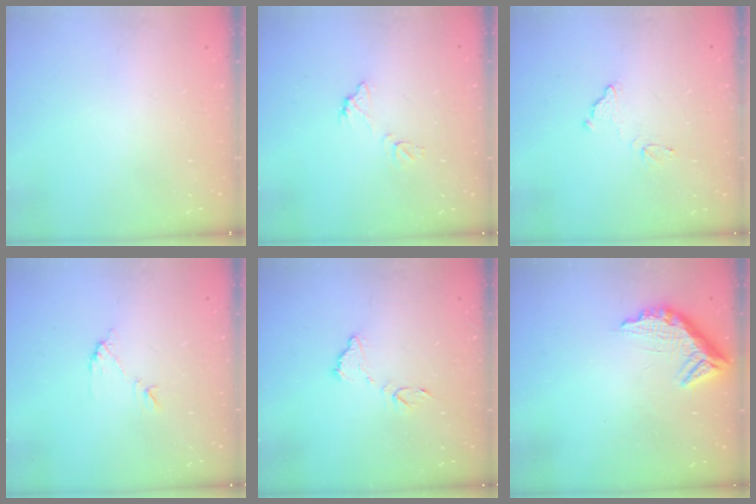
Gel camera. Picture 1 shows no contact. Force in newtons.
{"total": 7.1, "press": 7.1, "slide": 0.5}
{"total": 8.6, "press": 8.6, "slide": 0.5}
{"total": 7.2, "press": 7.2, "slide": 0.3}
{"total": 8.8, "press": 8.8, "slide": 0.6}
{"total": 10.8, "press": 10.8, "slide": 0.8}